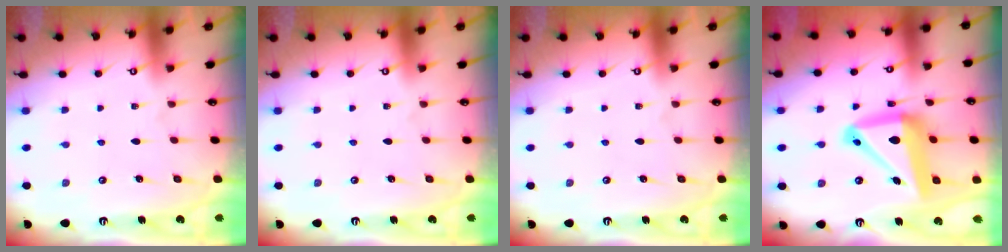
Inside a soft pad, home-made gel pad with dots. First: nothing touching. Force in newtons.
{"total": 0.0}
{"total": 0.0}
{"total": 18.0, "press": 17.8, "slide": 2.3}